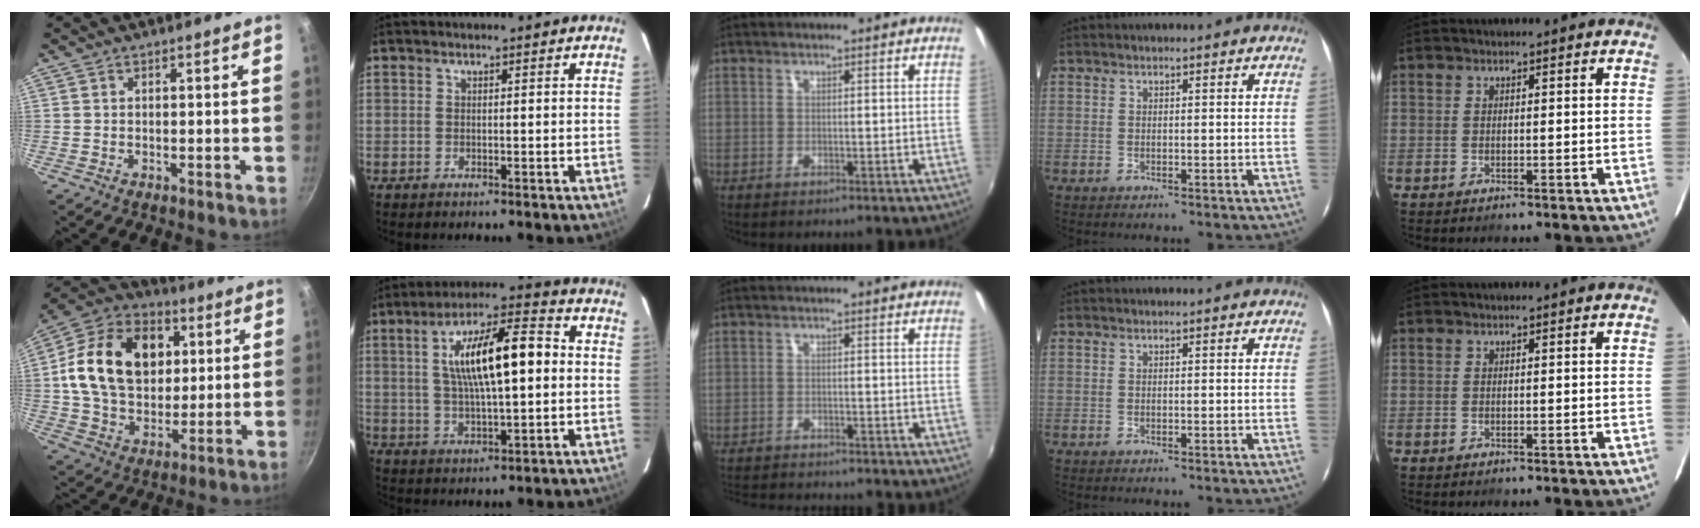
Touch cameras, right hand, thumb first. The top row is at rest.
{"thumb": {"total": 22.7, "force": [4.5, 16.4, 15.1], "torque": [-0.229, 0.014, 0.069]}, "index": {"total": 15.1, "force": [1.8, 4.3, 14.4], "torque": [-0.242, 0.024, 0.035]}, "middle": {"total": 9.3, "force": [-8.6, 1.4, 3.3], "torque": [-0.080, -0.011, -0.131]}}